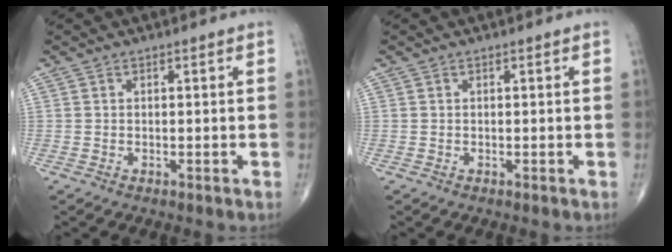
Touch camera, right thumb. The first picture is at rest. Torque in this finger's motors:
{"motor_torque": [0.00, 0.00, 0.00, 0.00, 0.00]}